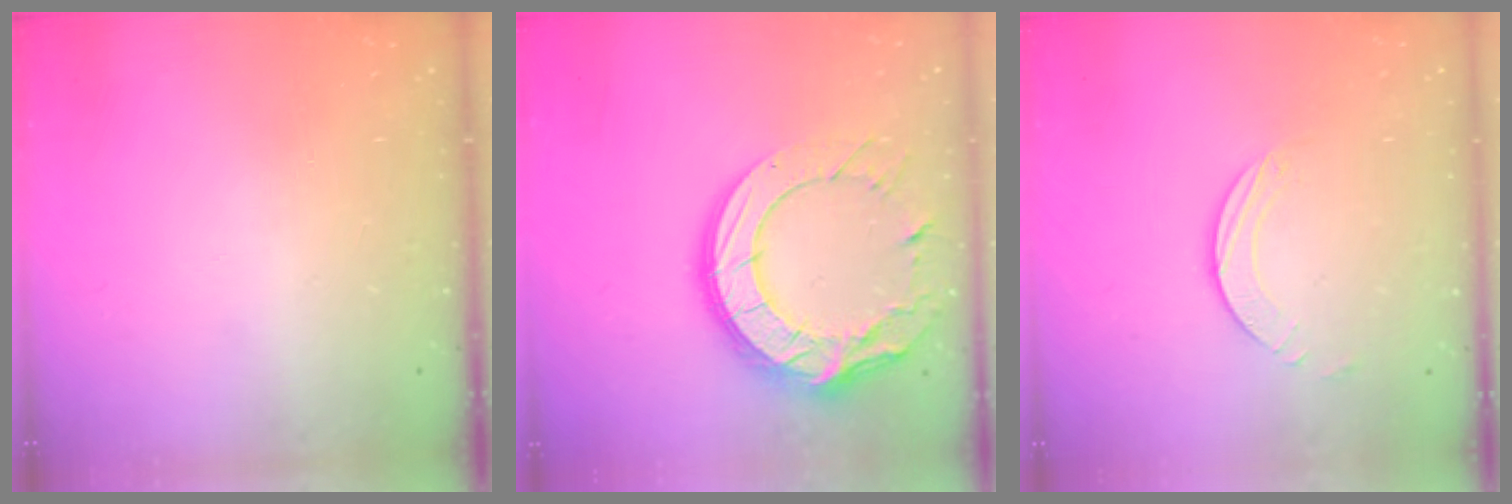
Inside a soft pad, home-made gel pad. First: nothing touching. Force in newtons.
{"total": 20.2, "press": 20.1, "slide": 1.7}
{"total": 2.5, "press": 2.5, "slide": 0.2}